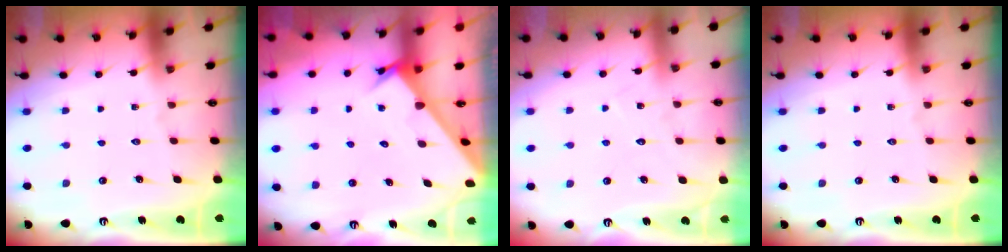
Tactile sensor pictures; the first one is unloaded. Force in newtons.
{"total": 2.8, "press": 2.8, "slide": 0.0}
{"total": 6.4, "press": 6.4, "slide": 0.4}
{"total": 0.0}